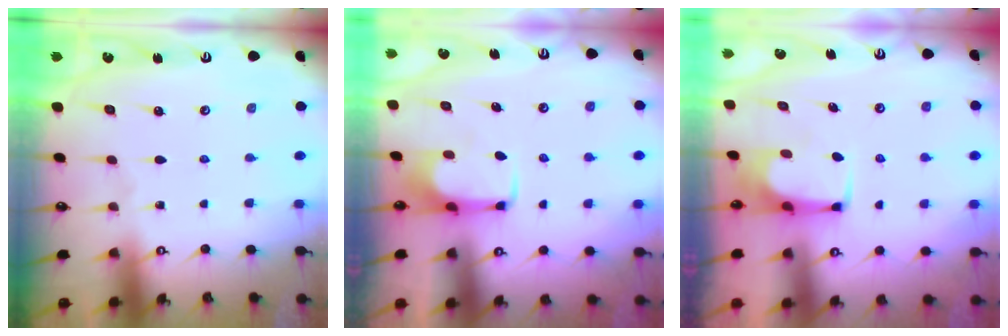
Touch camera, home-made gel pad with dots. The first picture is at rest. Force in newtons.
{"total": 2.0, "press": 1.9, "slide": 0.4}
{"total": 1.5, "press": 1.5, "slide": 0.3}